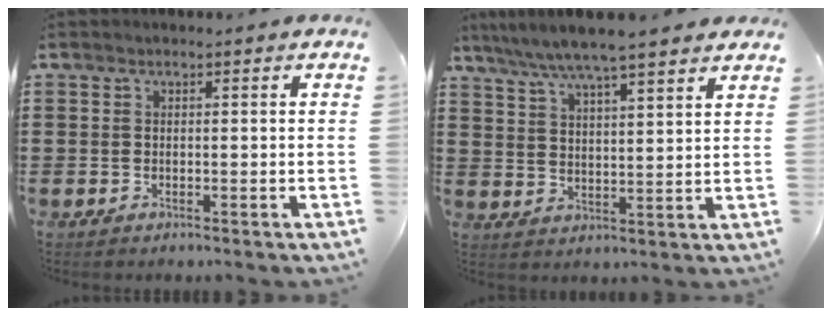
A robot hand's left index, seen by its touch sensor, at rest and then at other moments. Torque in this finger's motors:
{"motor_torque": [2.14, 0.00, 0.87, 0.21]}